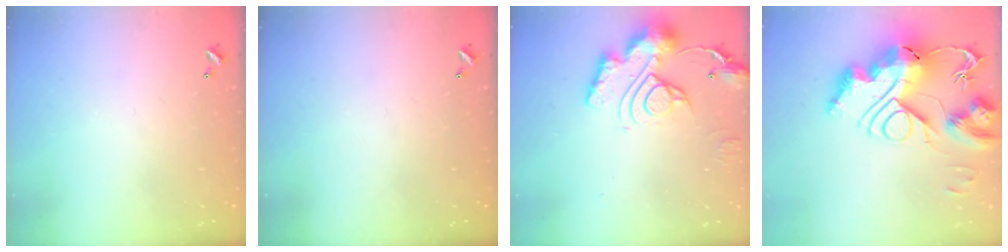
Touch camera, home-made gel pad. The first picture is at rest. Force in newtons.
{"total": 0.0}
{"total": 15.0, "press": 14.9, "slide": 1.6}
{"total": 0.7, "press": 0.7, "slide": 0.0}